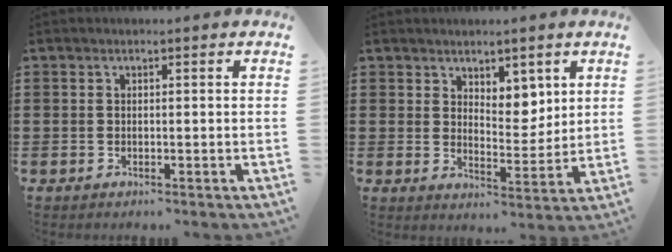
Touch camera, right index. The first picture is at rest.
{"total": 4.7, "force": [3.6, 2.7, 1.3], "torque": [-0.030, -0.006, 0.065]}